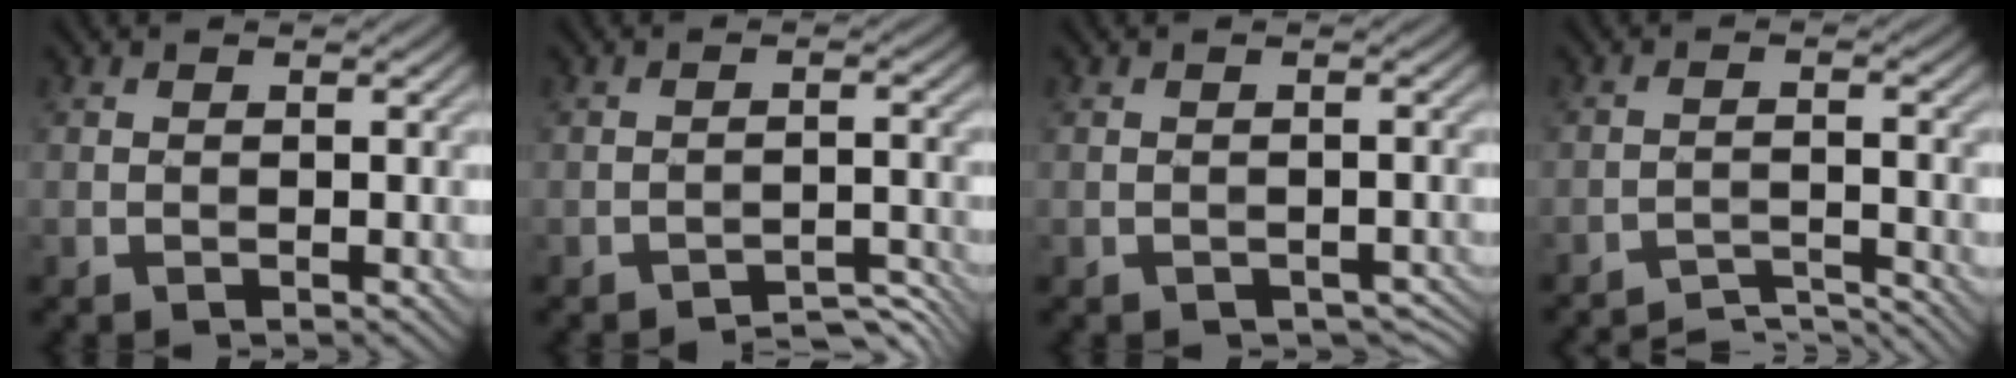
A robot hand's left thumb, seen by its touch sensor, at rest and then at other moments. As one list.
[{"total": 2.8, "force": [-2.8, -0.1, 0.2], "torque": [0.005, 0.008, -0.045]}, {"total": 0.8, "force": [-0.7, 0.4, 0.2], "torque": [-0.008, -0.004, -0.010]}, {"total": 4.8, "force": [-4.7, -0.3, 0.5], "torque": [-0.005, 0.010, -0.087]}]